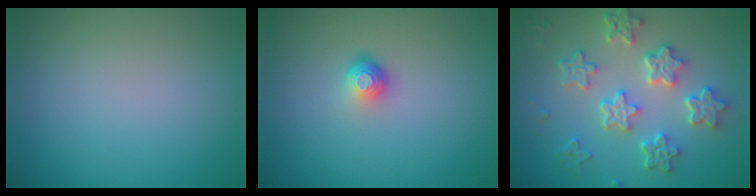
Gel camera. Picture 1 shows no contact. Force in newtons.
{"total": 1.8, "press": 1.2, "slide": 1.3}
{"total": 5.9, "press": 4.8, "slide": 3.4}